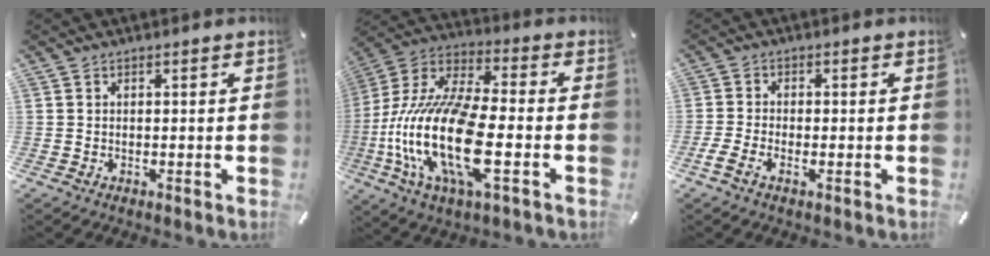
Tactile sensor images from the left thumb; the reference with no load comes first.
{"total": 22.0, "force": [-6.3, 8.5, 19.4], "torque": [-0.432, -0.008, -0.112]}
{"total": 2.6, "force": [-1.2, 1.3, 2.0], "torque": [-0.048, 0.001, -0.026]}